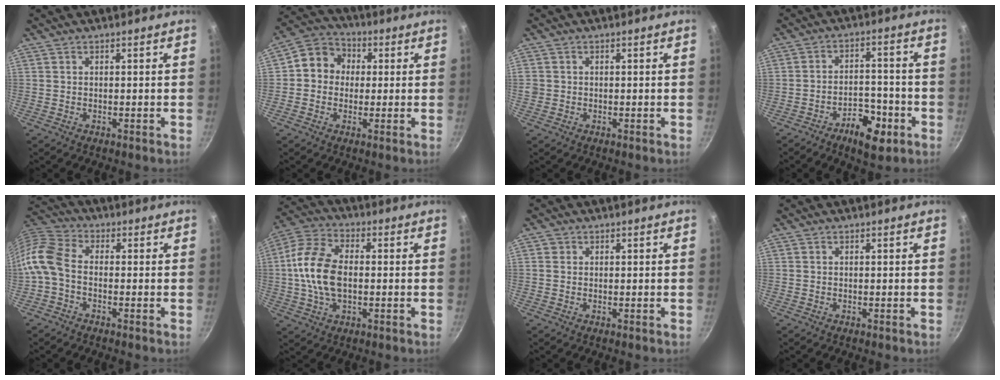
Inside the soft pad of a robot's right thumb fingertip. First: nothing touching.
{"total": 8.7, "force": [0.7, 7.7, 3.9], "torque": [-0.031, 0.017, -0.010]}
{"total": 1.4, "force": [-0.2, 1.3, 0.4], "torque": [-0.006, 0.001, -0.005]}
{"total": 8.9, "force": [-4.9, 4.4, 6.0], "torque": [-0.076, 0.034, -0.073]}
{"total": 8.4, "force": [-2.1, 5.5, 5.9], "torque": [-0.120, 0.037, -0.061]}
{"total": 13.2, "force": [-0.2, 8.1, 10.5], "torque": [-0.196, 0.023, -0.018]}
{"total": 1.1, "force": [0.2, 1.0, 0.3], "torque": [-0.001, 0.001, 0.000]}
{"total": 0.0}